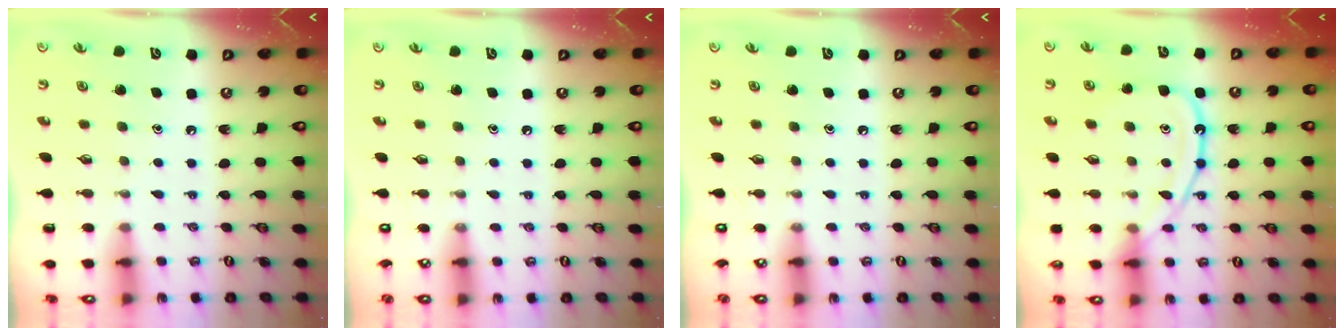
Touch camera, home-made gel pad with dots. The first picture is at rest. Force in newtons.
{"total": 3.3, "press": 3.2, "slide": 0.5}
{"total": 0.0}
{"total": 13.2, "press": 13.2, "slide": 1.2}